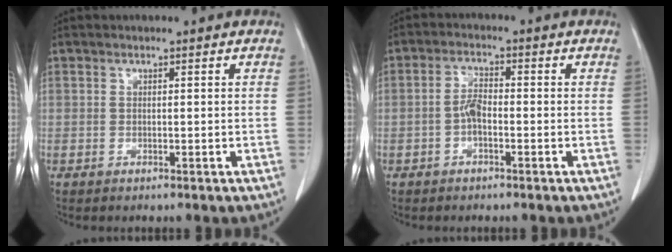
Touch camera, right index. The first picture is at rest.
{"total": 3.0, "force": [-0.9, 1.1, 2.7], "torque": [-0.051, 0.009, -0.016]}